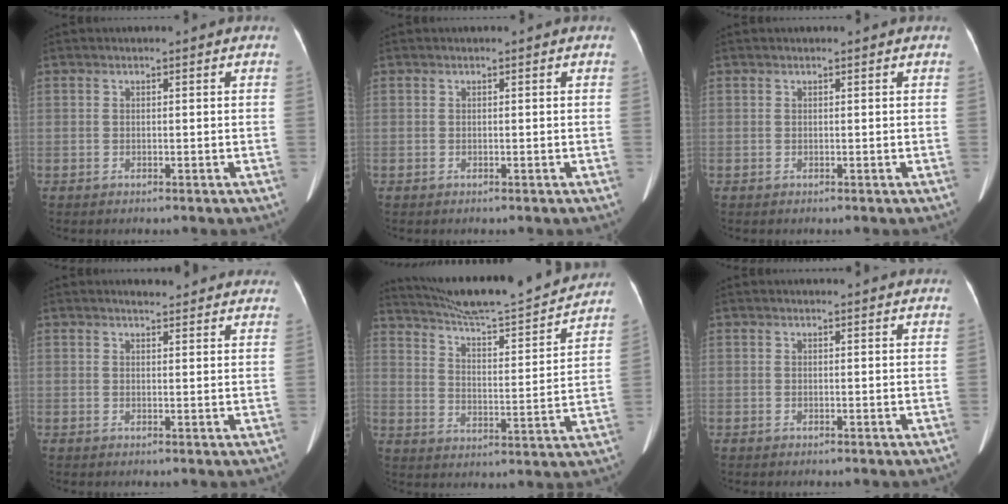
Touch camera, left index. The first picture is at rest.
{"total": 0.0}
{"total": 0.0}
{"total": 7.6, "force": [7.1, 1.7, 2.3], "torque": [-0.019, 0.008, 0.070]}
{"total": 21.9, "force": [20.3, 1.0, 8.3], "torque": [-0.139, -0.028, 0.286]}
{"total": 3.9, "force": [3.8, 0.3, 0.9], "torque": [-0.014, 0.012, 0.036]}